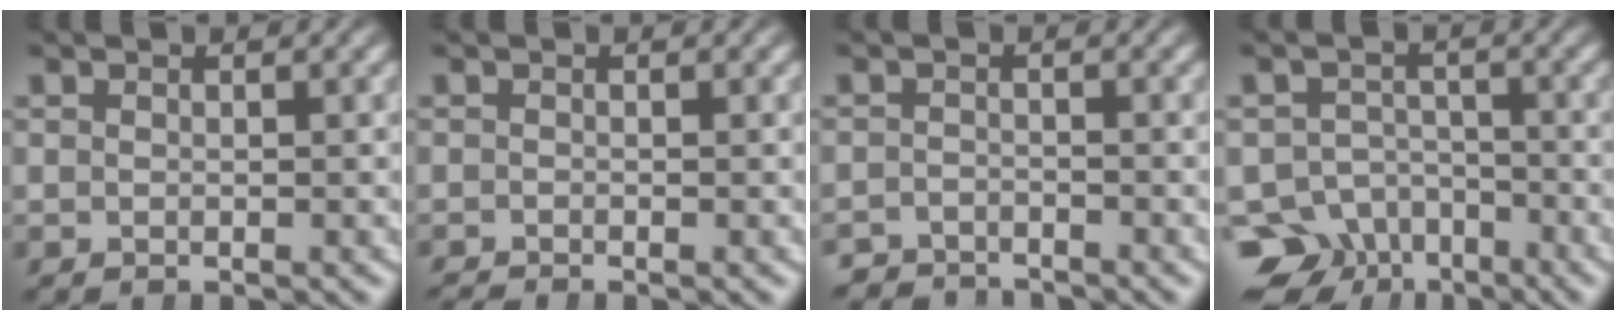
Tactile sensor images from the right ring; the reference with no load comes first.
{"total": 1.2, "force": [-1.1, 0.4, 0.0], "torque": [-0.003, -0.013, -0.015]}
{"total": 3.2, "force": [-3.2, 0.7, -0.3], "torque": [0.000, -0.019, -0.050]}
{"total": 9.6, "force": [-6.1, 6.9, 2.8], "torque": [-0.048, -0.048, -0.092]}